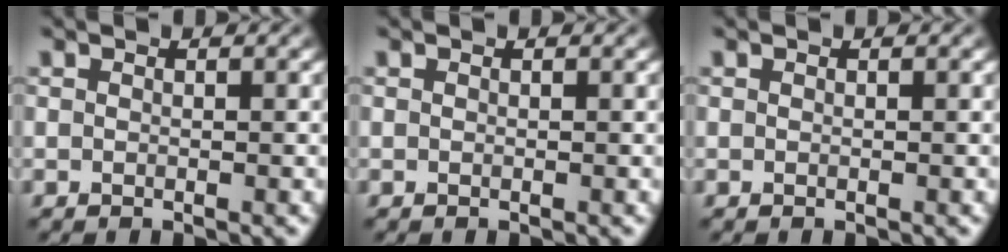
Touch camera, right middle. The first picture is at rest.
{"total": 0.0}
{"total": 0.0}